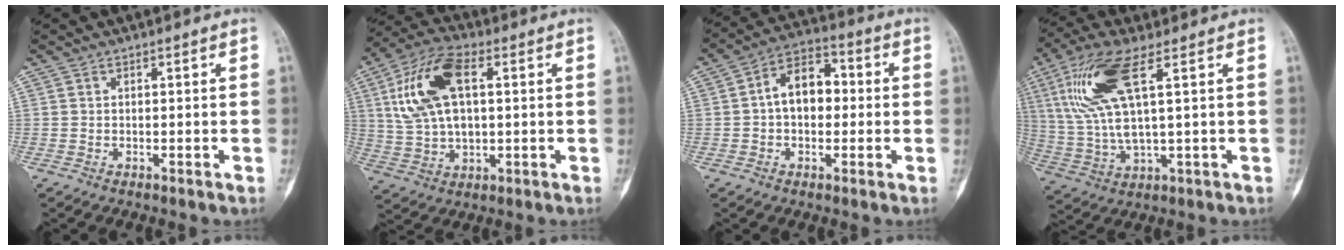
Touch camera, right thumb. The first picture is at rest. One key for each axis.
{"total": 15.0, "fx": 3.6, "fy": 7.6, "fz": 12.3, "tx": -0.244, "ty": 0.016, "tz": 0.070}
{"total": 9.7, "fx": 0.3, "fy": 6.4, "fz": 7.3, "tx": -0.095, "ty": 0.031, "tz": -0.006}
{"total": 14.3, "fx": 4.8, "fy": 3.8, "fz": 12.9, "tx": -0.296, "ty": -0.005, "tz": 0.096}